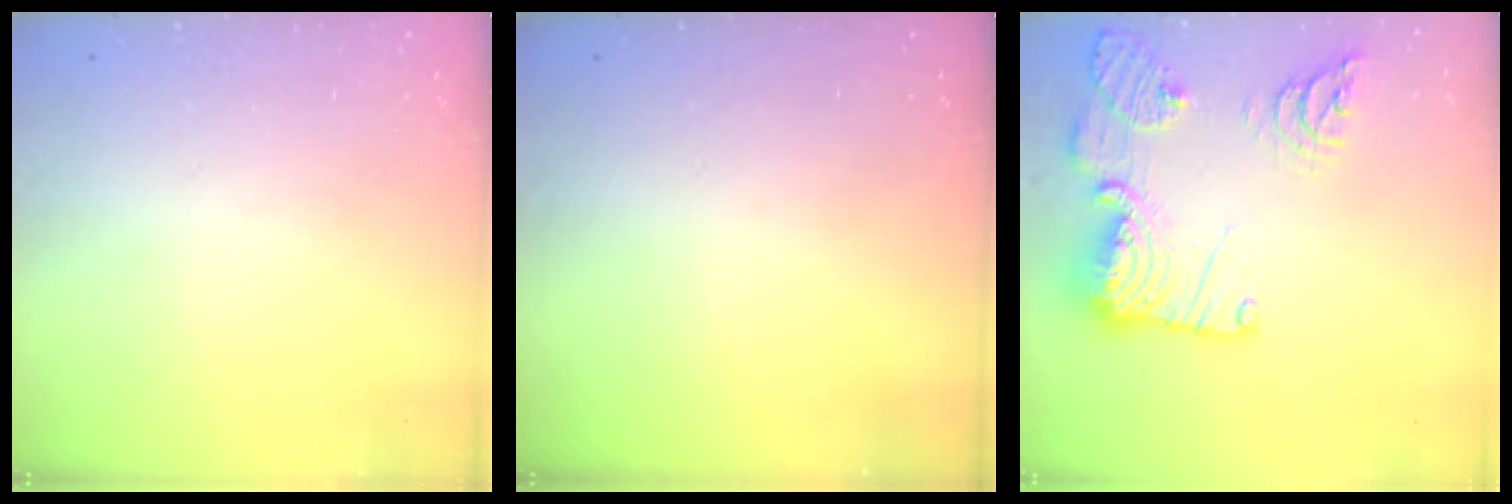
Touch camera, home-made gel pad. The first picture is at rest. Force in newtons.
{"total": 0.0}
{"total": 22.8, "press": 22.7, "slide": 2.3}